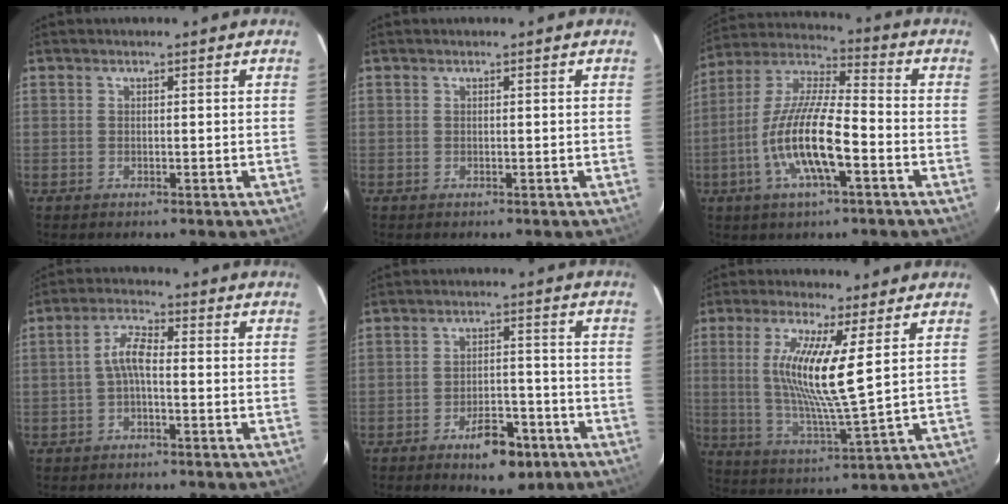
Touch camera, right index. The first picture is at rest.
{"total": 0.0}
{"total": 14.8, "force": [-5.3, 3.5, 13.4], "torque": [-0.271, -0.008, -0.106]}
{"total": 4.1, "force": [-1.0, 1.3, 3.8], "torque": [-0.082, 0.014, -0.021]}
{"total": 8.6, "force": [-5.3, 3.9, 5.4], "torque": [-0.090, 0.009, -0.070]}
{"total": 12.4, "force": [3.1, 0.5, 11.9], "torque": [-0.230, -0.015, 0.061]}